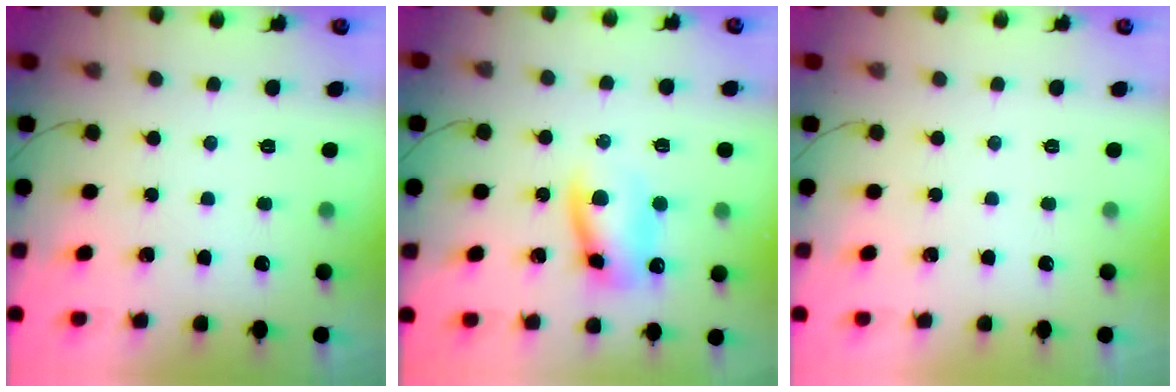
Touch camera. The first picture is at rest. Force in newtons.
{"total": 11.1, "press": 11.0, "slide": 1.4}
{"total": 0.0}